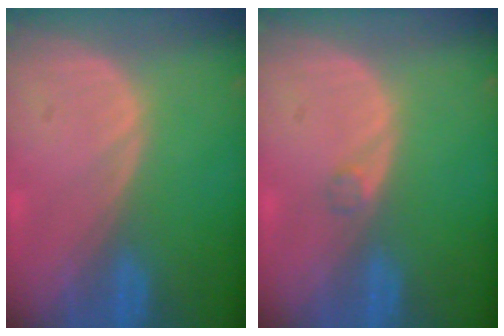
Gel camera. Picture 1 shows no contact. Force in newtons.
{"total": 0.9, "press": 0.9, "slide": 0.1}